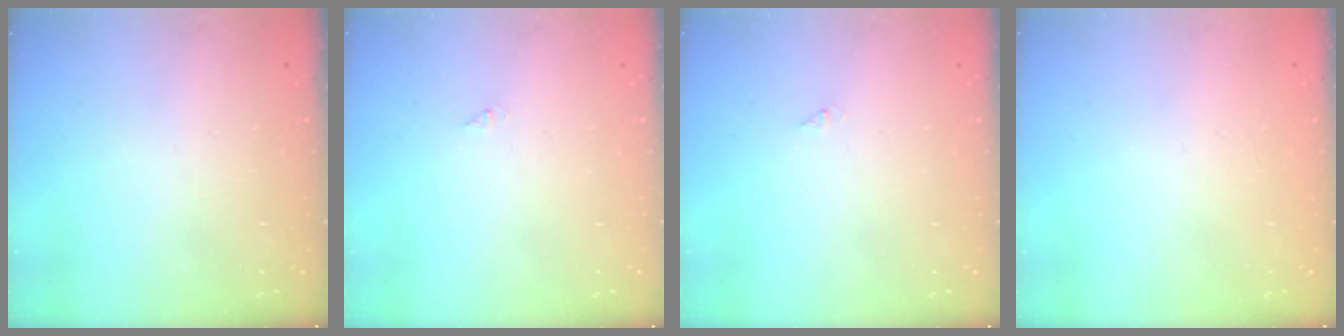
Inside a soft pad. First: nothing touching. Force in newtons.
{"total": 0.0}
{"total": 0.0}
{"total": 0.0}